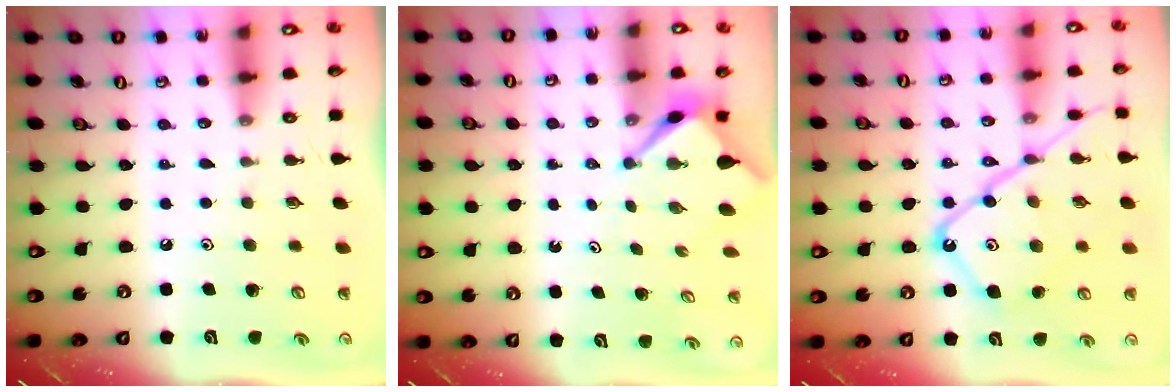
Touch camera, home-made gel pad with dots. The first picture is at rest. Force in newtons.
{"total": 3.2, "press": 3.2, "slide": 0.2}
{"total": 18.0, "press": 17.9, "slide": 1.9}